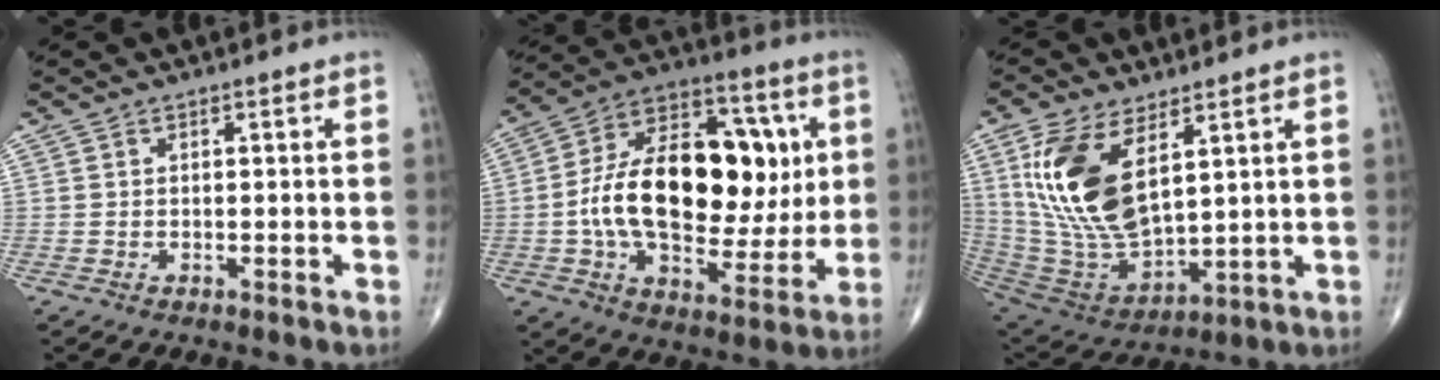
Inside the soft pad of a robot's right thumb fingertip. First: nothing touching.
{"total": 26.7, "force": [1.8, 15.5, 21.6], "torque": [-0.333, 0.016, 0.029]}
{"total": 18.3, "force": [6.6, 8.9, 14.7], "torque": [-0.284, -0.028, 0.141]}